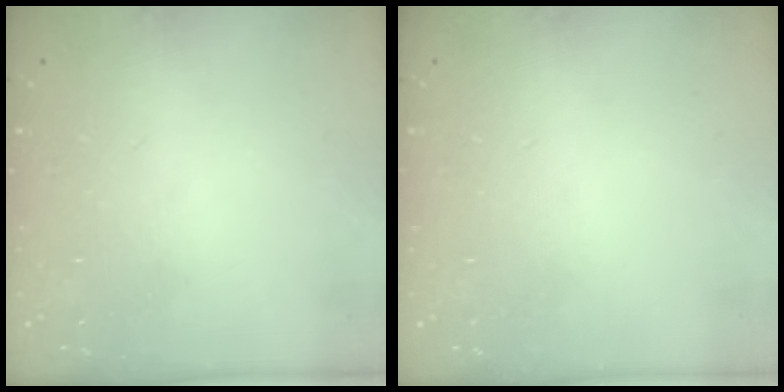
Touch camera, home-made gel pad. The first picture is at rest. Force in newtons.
{"total": 0.0}